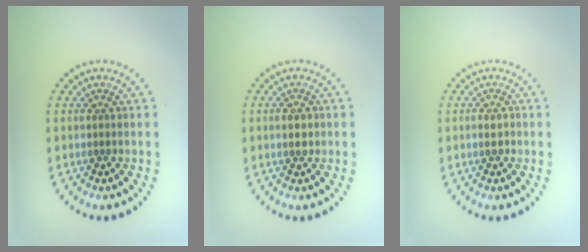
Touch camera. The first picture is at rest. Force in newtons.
{"total": 1.0, "press": 1.0, "slide": 0.0}
{"total": 1.1, "press": 1.0, "slide": 0.5}